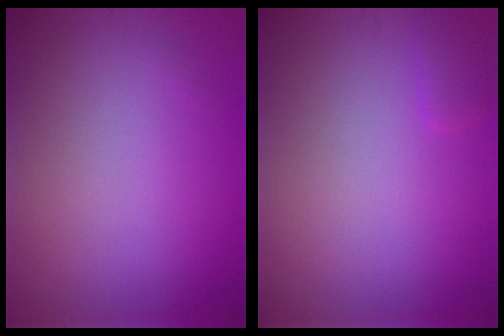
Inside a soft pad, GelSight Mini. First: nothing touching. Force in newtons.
{"total": 0.9, "press": 0.9, "slide": 0.1}